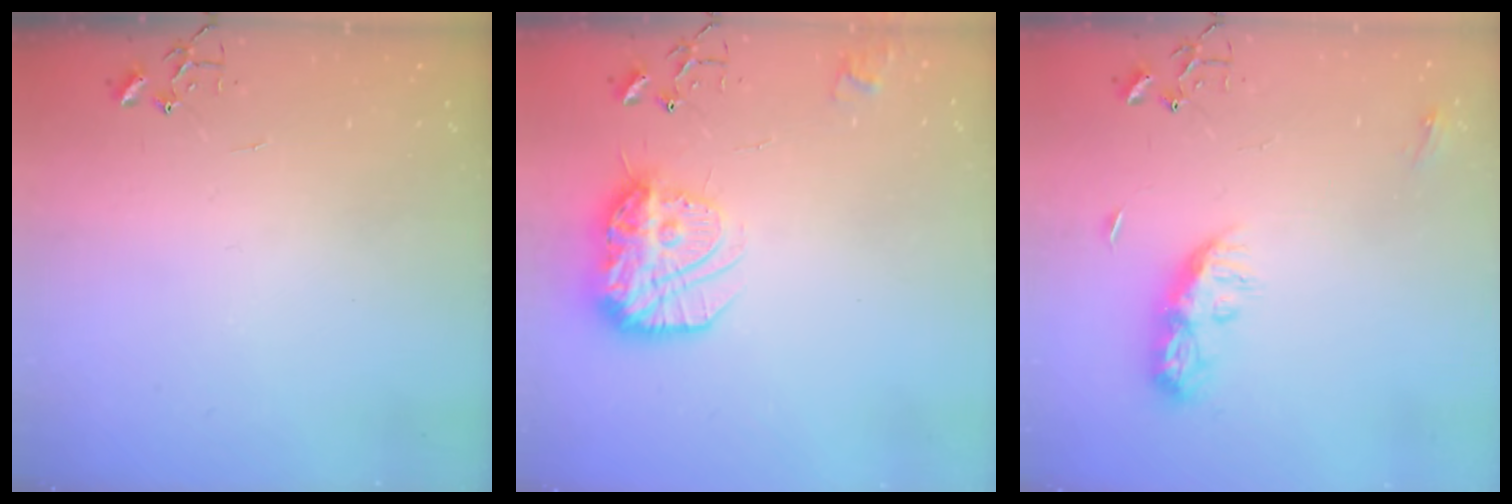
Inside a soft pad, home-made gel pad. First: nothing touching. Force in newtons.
{"total": 16.5, "press": 16.5, "slide": 1.4}
{"total": 8.7, "press": 8.7, "slide": 0.4}